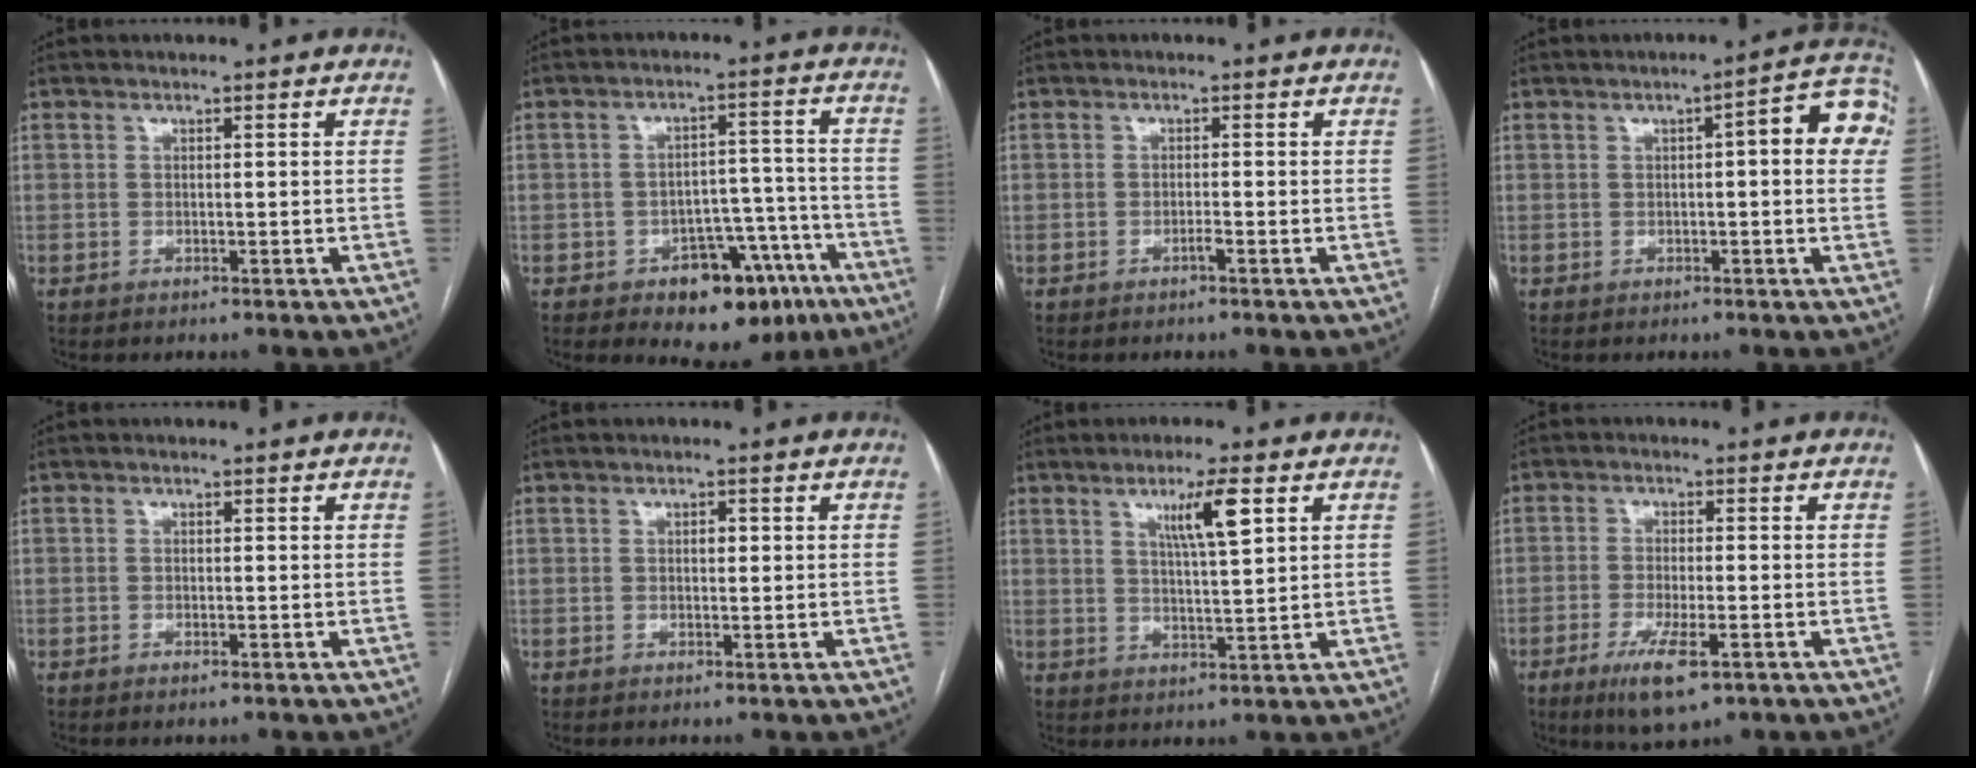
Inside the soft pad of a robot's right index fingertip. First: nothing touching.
{"total": 11.3, "force": [-6.7, 6.3, 6.5], "torque": [-0.055, 0.032, -0.086]}
{"total": 0.9, "force": [-0.6, 0.0, 0.6], "torque": [-0.013, 0.001, -0.010]}
{"total": 8.2, "force": [1.6, 1.7, 7.9], "torque": [-0.090, 0.026, 0.010]}
{"total": 0.7, "force": [-0.5, 0.1, 0.5], "torque": [-0.007, -0.001, -0.007]}
{"total": 1.1, "force": [0.2, 0.6, 0.9], "torque": [-0.011, 0.002, 0.002]}
{"total": 6.5, "force": [3.2, -0.4, 5.7], "torque": [-0.098, -0.007, 0.057]}
{"total": 7.2, "force": [-3.8, 1.6, 5.9], "torque": [-0.109, -0.015, -0.060]}